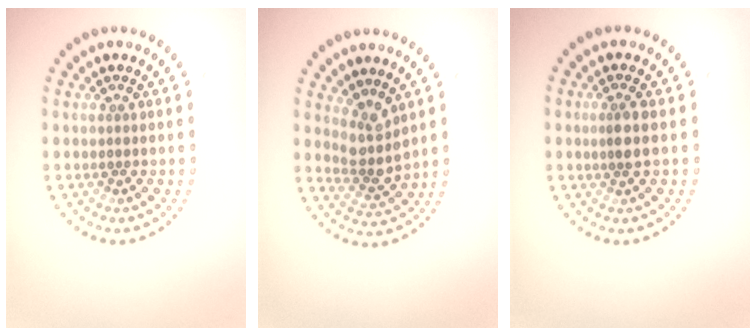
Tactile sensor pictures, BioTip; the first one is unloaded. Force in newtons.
{"total": 2.8, "press": 2.1, "slide": 1.8}
{"total": 1.7, "press": 1.5, "slide": 0.9}